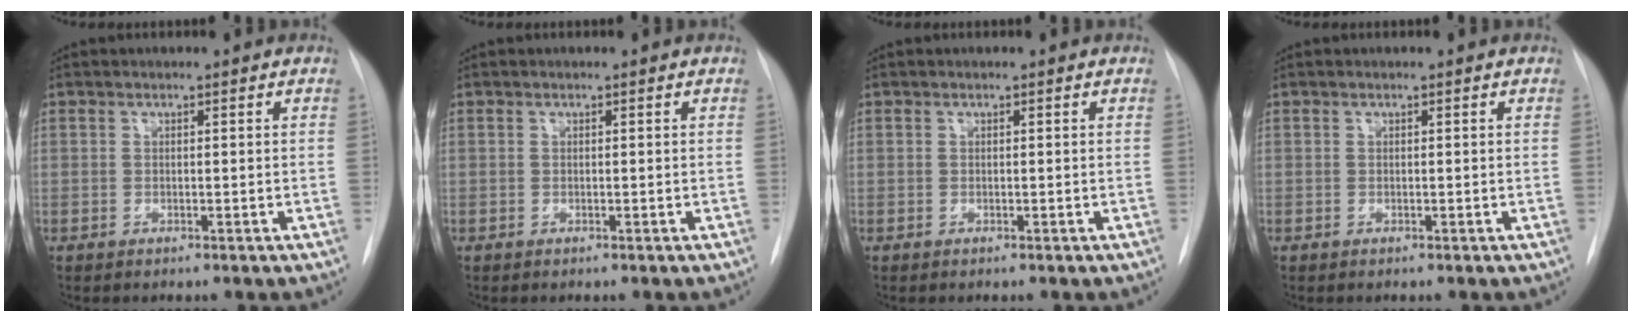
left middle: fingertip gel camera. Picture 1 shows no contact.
{"total": 0.0}
{"total": 0.0}
{"total": 0.0}